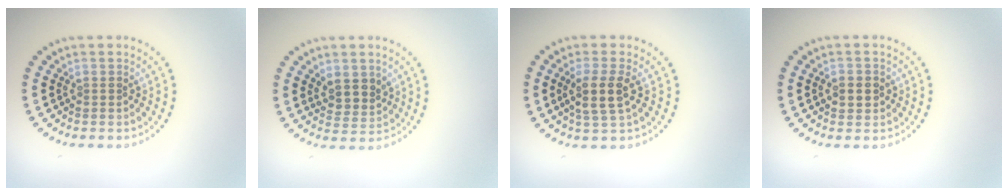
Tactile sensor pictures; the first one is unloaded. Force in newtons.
{"total": 2.5, "press": 2.2, "slide": 1.1}
{"total": 2.9, "press": 2.5, "slide": 1.4}
{"total": 1.9, "press": 1.9, "slide": 0.2}